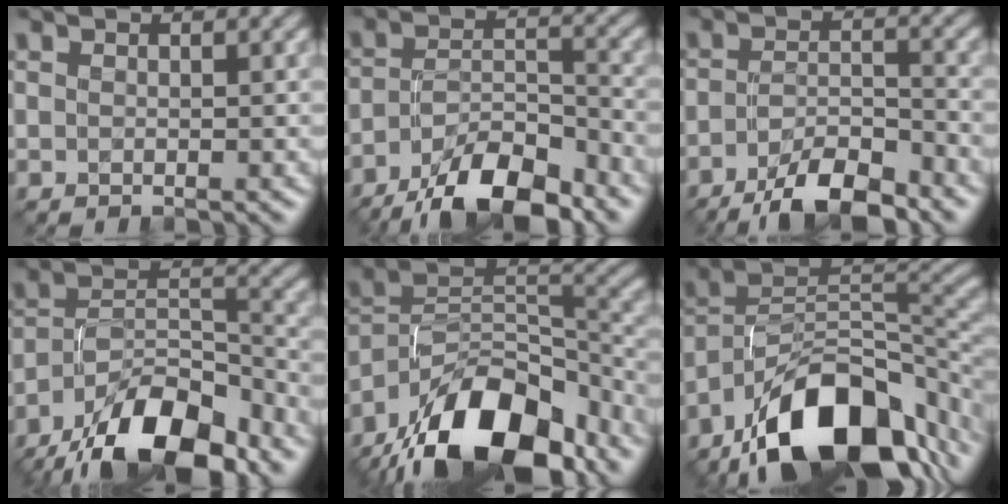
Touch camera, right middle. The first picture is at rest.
{"total": 9.6, "force": [-7.0, 3.1, 5.8], "torque": [-0.092, 0.004, -0.126]}
{"total": 7.0, "force": [-5.1, 1.8, 4.4], "torque": [-0.077, -0.003, -0.088]}
{"total": 12.4, "force": [-8.9, 4.8, 7.3], "torque": [-0.123, 0.010, -0.164]}
{"total": 14.8, "force": [-10.6, 6.7, 7.9], "torque": [-0.150, 0.017, -0.197]}
{"total": 15.0, "force": [-9.5, 7.1, 9.2], "torque": [-0.149, 0.008, -0.173]}